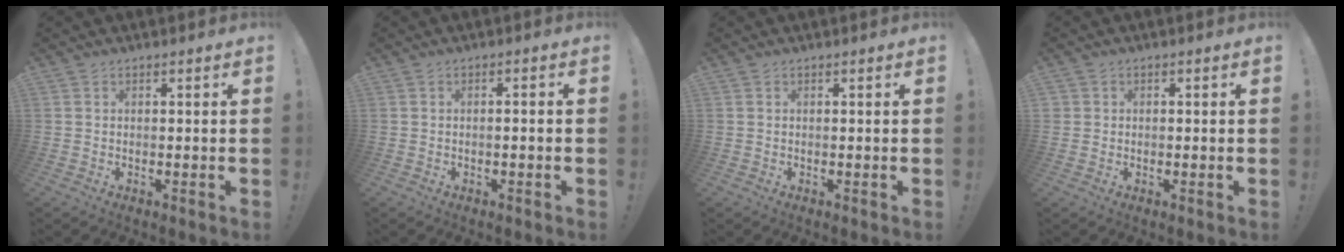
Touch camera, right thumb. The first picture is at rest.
{"total": 1.6, "force": [-1.0, -0.2, 1.3], "torque": [-0.027, 0.005, -0.018]}
{"total": 0.0}
{"total": 1.1, "force": [-0.2, 1.1, 0.3], "torque": [-0.011, 0.005, -0.002]}